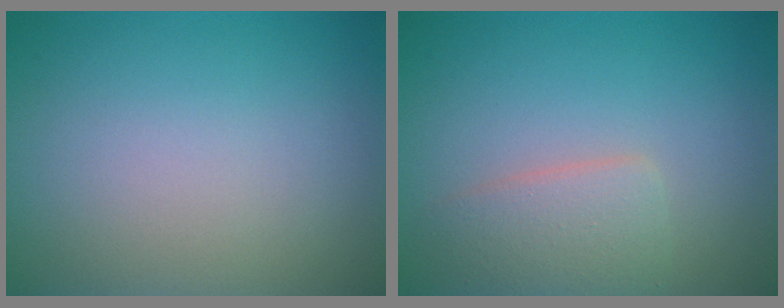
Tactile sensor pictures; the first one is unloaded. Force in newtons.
{"total": 2.8, "press": 2.8, "slide": 0.1}